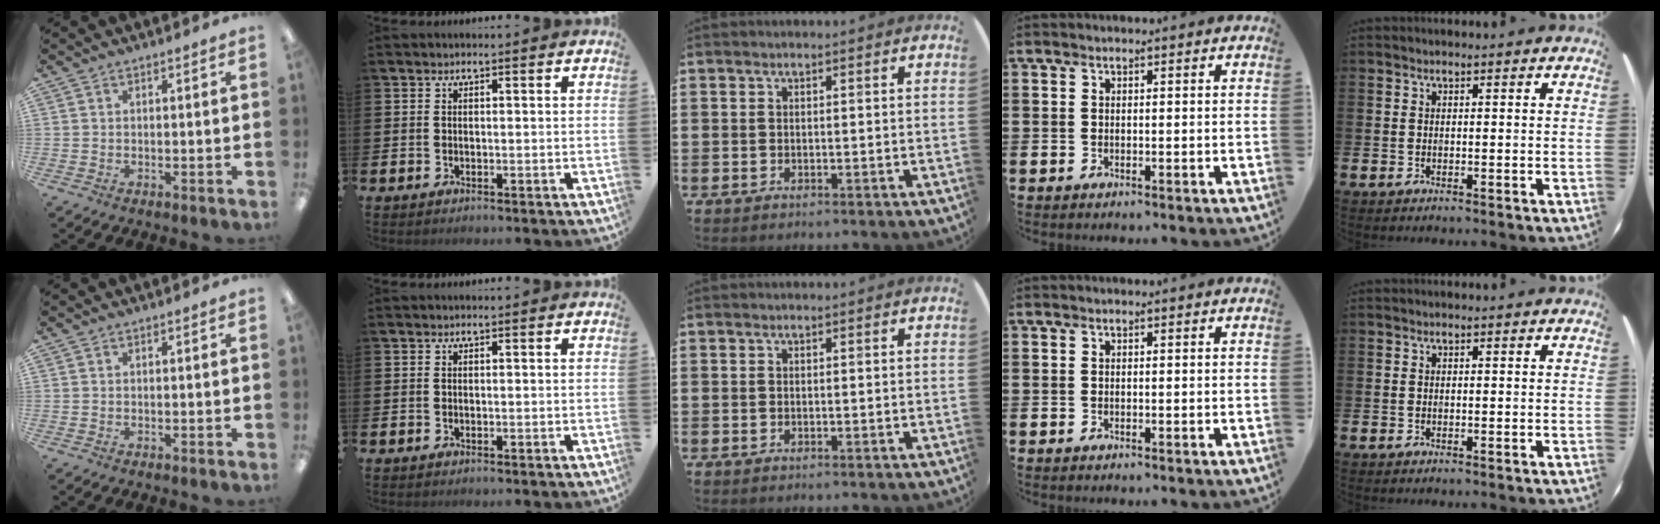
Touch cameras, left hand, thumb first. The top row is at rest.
{}